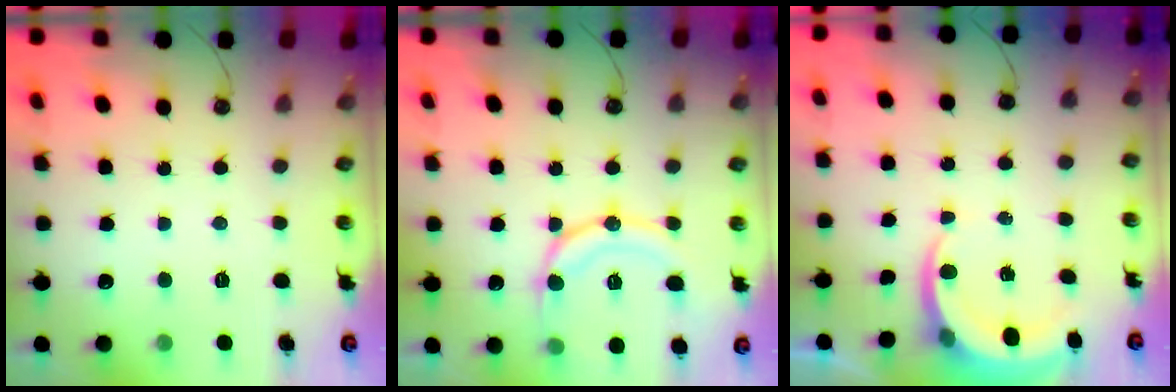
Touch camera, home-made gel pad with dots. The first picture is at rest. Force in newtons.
{"total": 14.7, "press": 14.5, "slide": 1.8}
{"total": 5.3, "press": 5.3, "slide": 0.4}